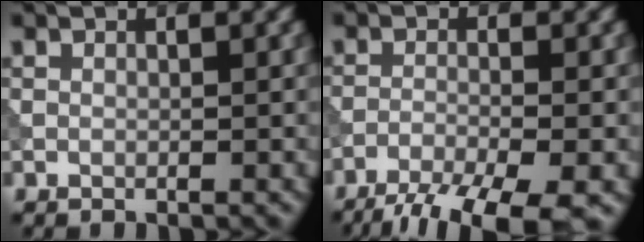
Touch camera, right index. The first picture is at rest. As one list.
[{"total": 8.8, "force": [-6.8, 1.8, 5.2], "torque": [-0.093, -0.031, -0.110]}]